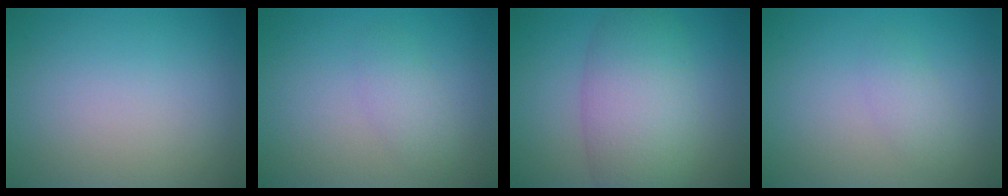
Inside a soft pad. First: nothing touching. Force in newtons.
{"total": 1.7, "press": 1.7, "slide": 0.1}
{"total": 7.1, "press": 7.1, "slide": 0.2}
{"total": 1.4, "press": 1.4, "slide": 0.0}